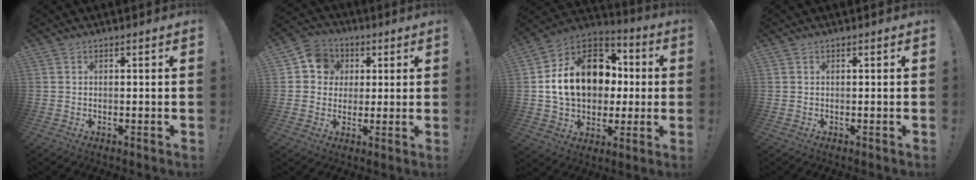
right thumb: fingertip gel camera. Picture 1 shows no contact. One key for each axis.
{"total": 8.9, "fx": 1.7, "fy": 8.3, "fz": 2.8, "tx": -0.031, "ty": 0.002, "tz": 0.036}
{"total": 20.6, "fx": 2.5, "fy": 15.1, "fz": 13.8, "tx": -0.224, "ty": 0.016, "tz": 0.066}
{"total": 0.0}